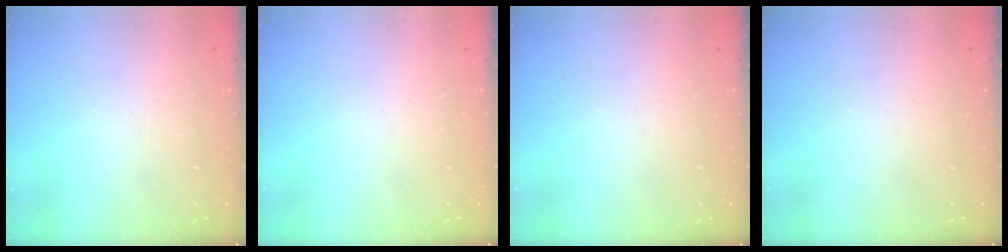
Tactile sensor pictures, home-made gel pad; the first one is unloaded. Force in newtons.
{"total": 0.0}
{"total": 0.0}
{"total": 0.0}